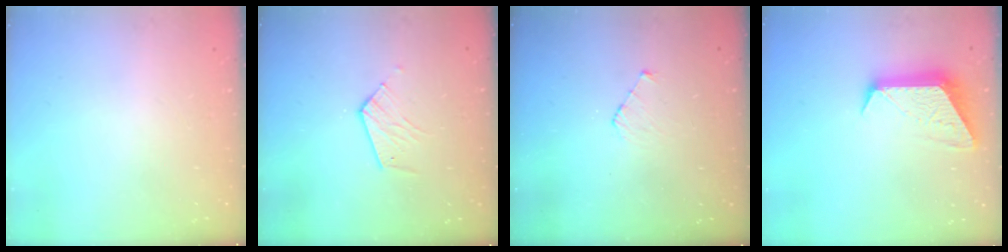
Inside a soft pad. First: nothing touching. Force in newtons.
{"total": 6.2, "press": 6.2, "slide": 0.5}
{"total": 3.9, "press": 3.9, "slide": 0.4}
{"total": 10.4, "press": 10.4, "slide": 0.9}